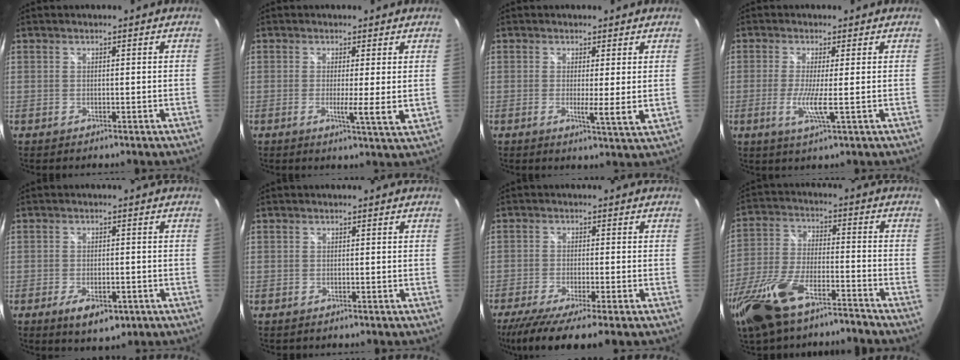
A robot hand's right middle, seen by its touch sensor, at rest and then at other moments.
{"total": 4.4, "force": [1.0, -0.3, 4.2], "torque": [-0.062, -0.009, 0.014]}
{"total": 4.3, "force": [1.4, -0.3, 4.0], "torque": [-0.058, -0.009, 0.021]}
{"total": 4.6, "force": [-0.5, -0.8, 4.5], "torque": [-0.095, -0.014, -0.014]}
{"total": 6.6, "force": [-3.0, 3.1, 5.0], "torque": [-0.094, -0.013, -0.041]}
{"total": 0.0}
{"total": 9.6, "force": [-7.2, -0.2, 6.3], "torque": [-0.133, -0.043, -0.119]}
{"total": 17.8, "force": [-13.6, 5.3, 10.3], "torque": [-0.234, -0.034, -0.249]}